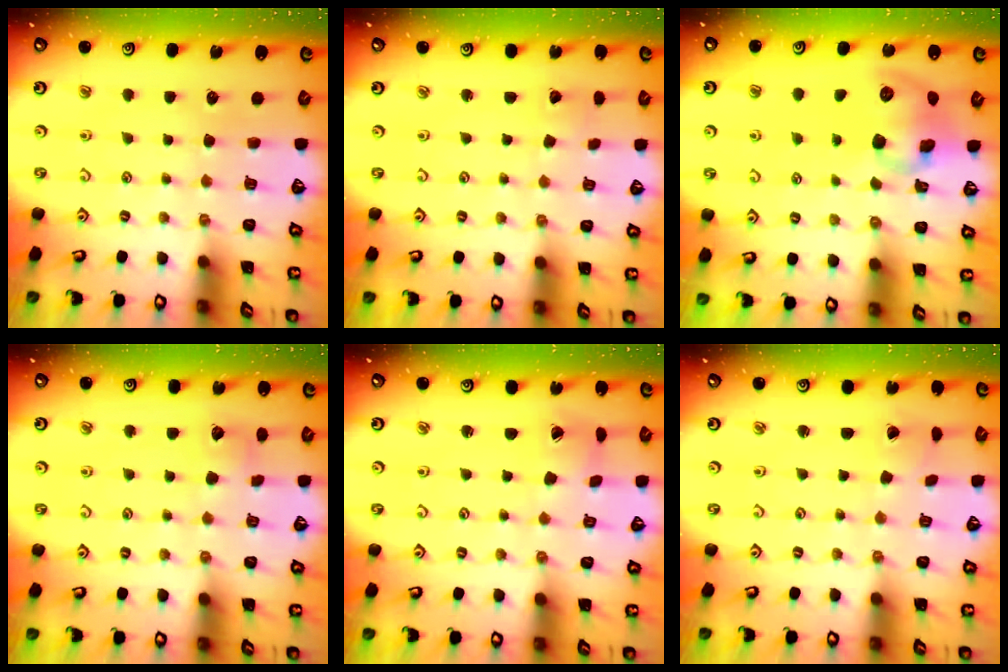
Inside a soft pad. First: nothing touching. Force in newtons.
{"total": 1.6, "press": 1.6, "slide": 0.0}
{"total": 10.4, "press": 10.2, "slide": 1.8}
{"total": 5.2, "press": 5.2, "slide": 0.3}
{"total": 3.0, "press": 3.0, "slide": 0.2}
{"total": 0.0}